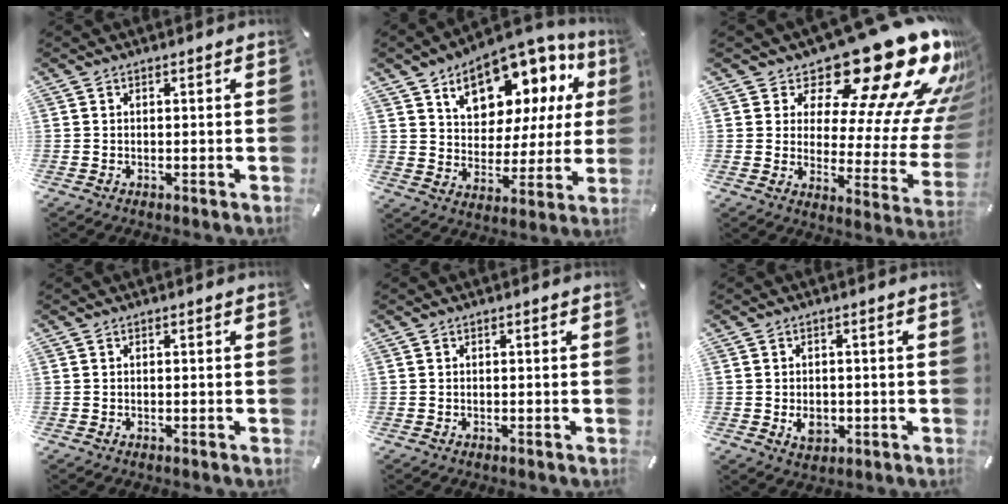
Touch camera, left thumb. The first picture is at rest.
{"total": 14.4, "force": [9.6, 8.6, 6.4], "torque": [-0.097, -0.072, 0.168]}
{"total": 25.6, "force": [17.5, 9.4, 16.2], "torque": [-0.202, -0.150, 0.293]}
{"total": 0.0}
{"total": 0.0}
{"total": 4.4, "force": [-0.9, 3.3, 2.7], "torque": [-0.053, -0.003, -0.019]}